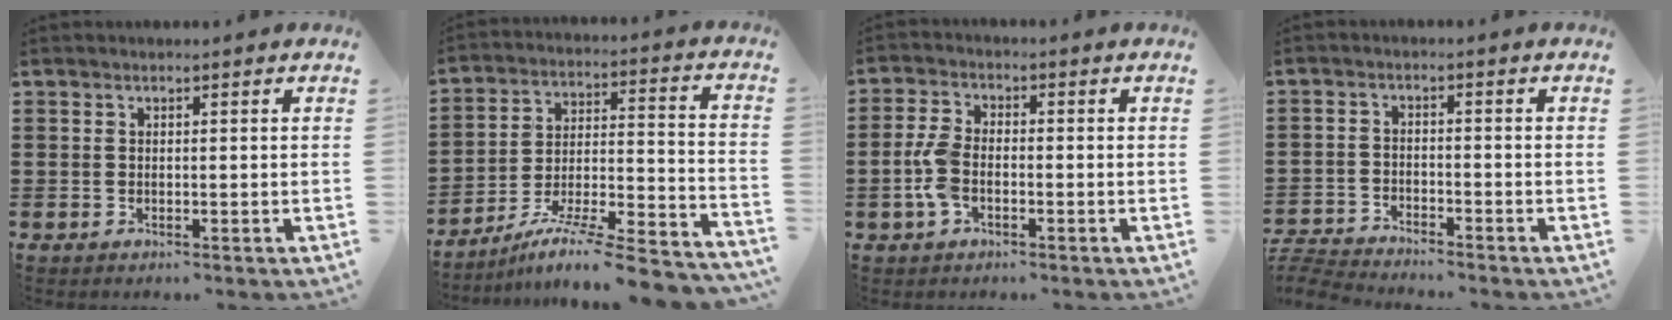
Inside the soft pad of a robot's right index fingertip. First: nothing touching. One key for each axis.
{"total": 9.3, "fx": -7.5, "fy": 0.0, "fz": 5.5, "tx": -0.089, "ty": -0.003, "tz": -0.150}
{"total": 5.2, "fx": -1.4, "fy": 2.8, "fz": 4.1, "tx": -0.109, "ty": -0.004, "tz": -0.034}
{"total": 3.8, "fx": -3.8, "fy": -0.1, "fz": 0.1, "tx": -0.014, "ty": -0.007, "tz": -0.082}